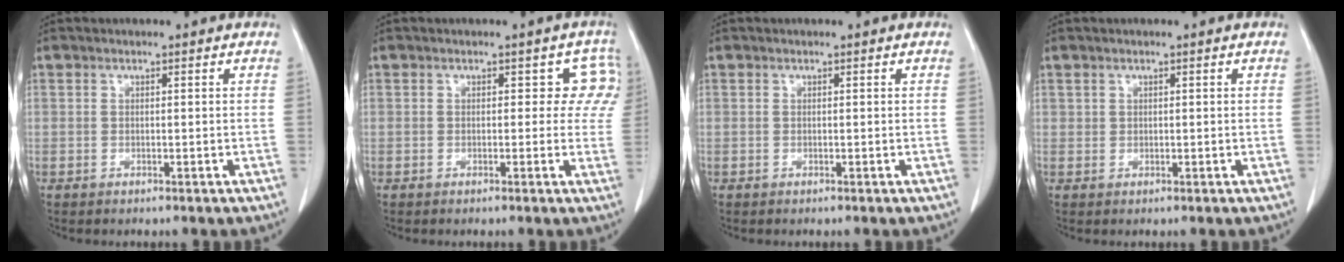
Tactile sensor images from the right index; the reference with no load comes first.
{"total": 4.0, "force": [1.1, 2.8, 2.6], "torque": [0.005, 0.016, 0.000]}
{"total": 0.0}
{"total": 0.6, "force": [0.3, 0.5, 0.0], "torque": [0.006, 0.002, 0.004]}